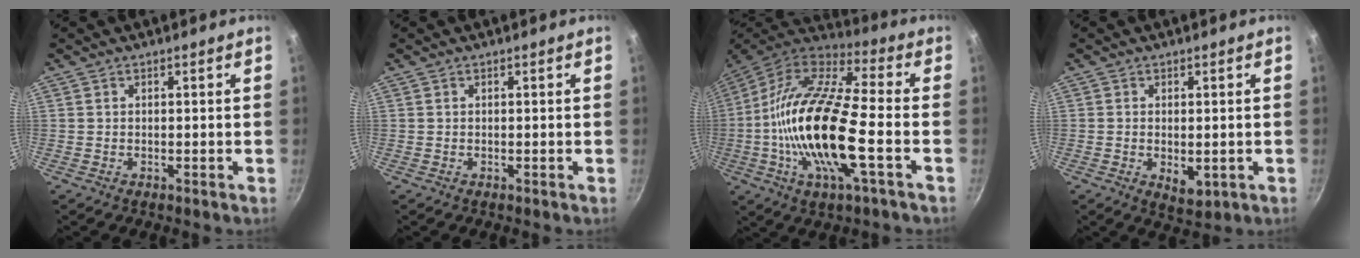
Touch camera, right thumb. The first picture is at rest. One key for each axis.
{"total": 0.0}
{"total": 22.9, "fx": -4.2, "fy": 7.2, "fz": 21.4, "tx": -0.409, "ty": 0.025, "tz": -0.099}
{"total": 4.4, "fx": -0.7, "fy": 2.4, "fz": 3.6, "tx": -0.052, "ty": -0.011, "tz": -0.004}